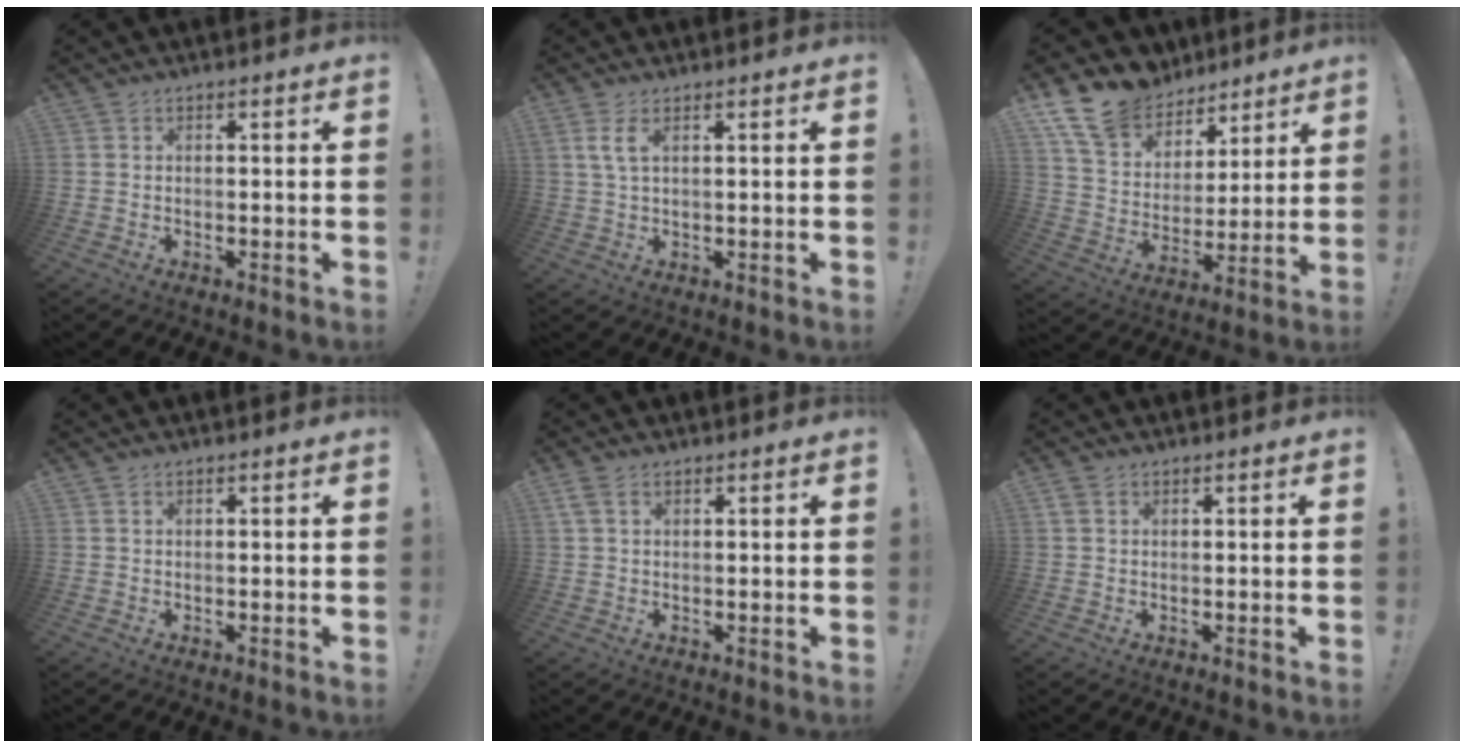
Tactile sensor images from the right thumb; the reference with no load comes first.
{"total": 4.2, "force": [1.9, 1.4, 3.4], "torque": [-0.061, 0.001, 0.034]}
{"total": 16.1, "force": [12.3, 9.3, 4.8], "torque": [-0.095, -0.090, 0.237]}
{"total": 0.7, "force": [0.5, 0.4, 0.1], "torque": [0.005, -0.002, 0.009]}
{"total": 3.4, "force": [1.7, 1.9, 2.2], "torque": [-0.047, 0.005, 0.035]}
{"total": 2.1, "force": [1.4, 1.4, 0.9], "torque": [-0.011, -0.001, 0.025]}